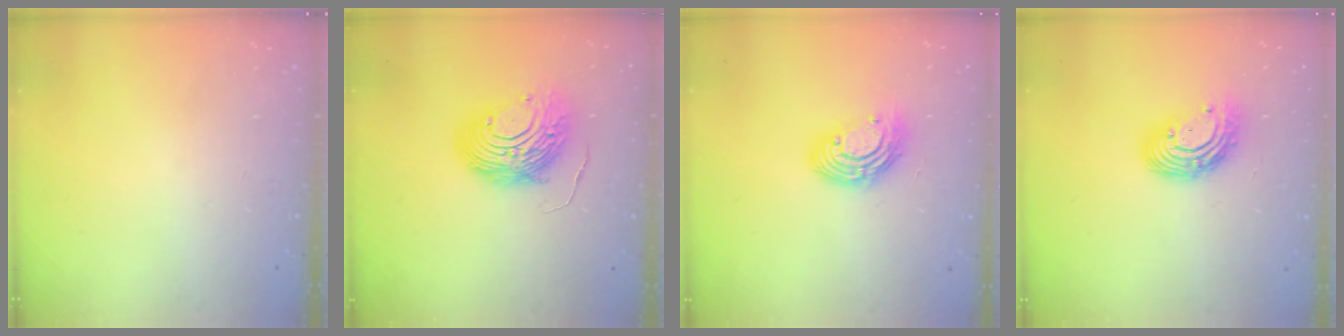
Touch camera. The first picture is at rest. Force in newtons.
{"total": 12.2, "press": 12.2, "slide": 1.2}
{"total": 11.2, "press": 11.2, "slide": 1.0}
{"total": 12.1, "press": 12.0, "slide": 1.1}